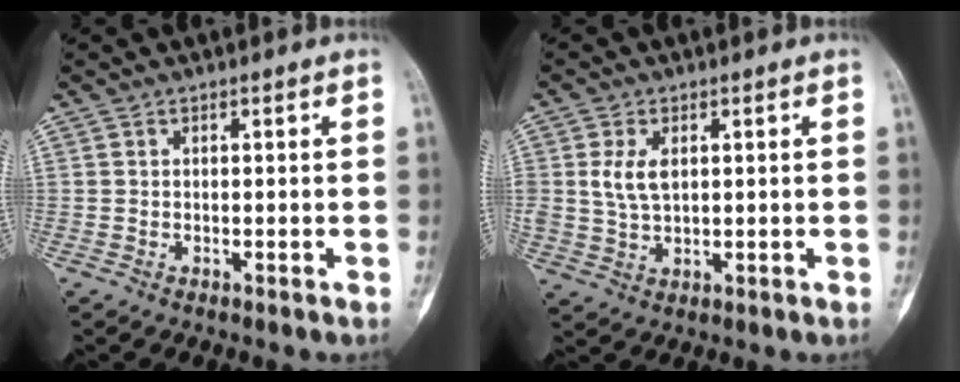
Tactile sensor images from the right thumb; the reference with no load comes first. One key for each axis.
{"total": 5.1, "fx": 1.1, "fy": 2.8, "fz": 4.1, "tx": -0.081, "ty": -0.002, "tz": 0.026}